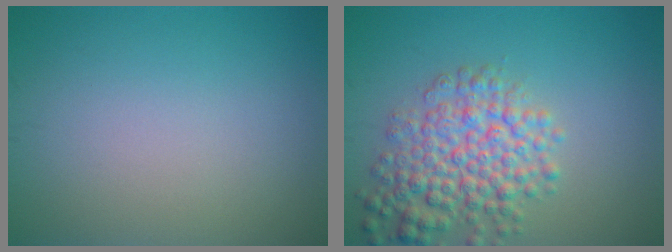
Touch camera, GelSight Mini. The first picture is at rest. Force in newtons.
{"total": 6.0, "press": 6.0, "slide": 0.2}